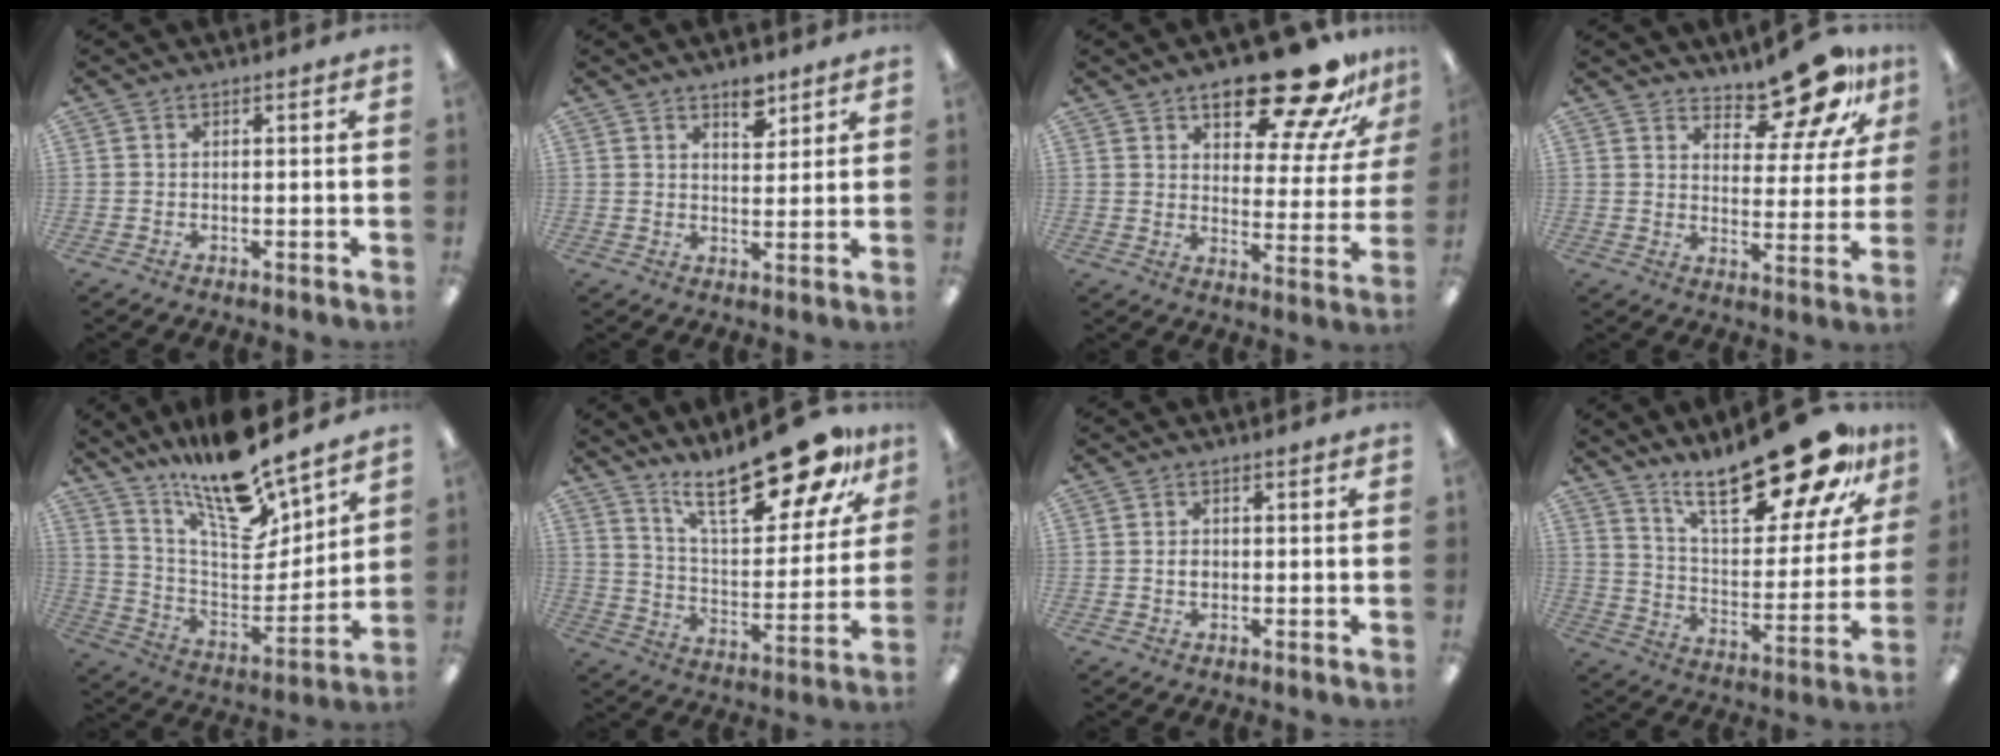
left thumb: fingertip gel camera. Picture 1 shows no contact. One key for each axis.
{"total": 5.5, "fx": 4.0, "fy": 2.6, "fz": 2.5, "tx": -0.018, "ty": -0.024, "tz": 0.066}
{"total": 19.1, "fx": 14.8, "fy": 6.6, "fz": 10.1, "tx": -0.141, "ty": -0.105, "tz": 0.246}
{"total": 14.5, "fx": 11.9, "fy": 5.2, "fz": 6.4, "tx": -0.081, "ty": -0.092, "tz": 0.208}
{"total": 18.4, "fx": 15.8, "fy": 3.7, "fz": 8.8, "tx": -0.176, "ty": -0.116, "tz": 0.275}
{"total": 23.7, "fx": 17.4, "fy": 7.6, "fz": 14.2, "tx": -0.213, "ty": -0.113, "tz": 0.289}
{"total": 1.8, "fx": 0.0, "fy": 1.4, "fz": 1.2, "tx": -0.023, "ty": 0.003, "tz": -0.002}
{"total": 27.0, "fx": 20.3, "fy": 8.2, "fz": 15.8, "tx": -0.236, "ty": -0.130, "tz": 0.332}